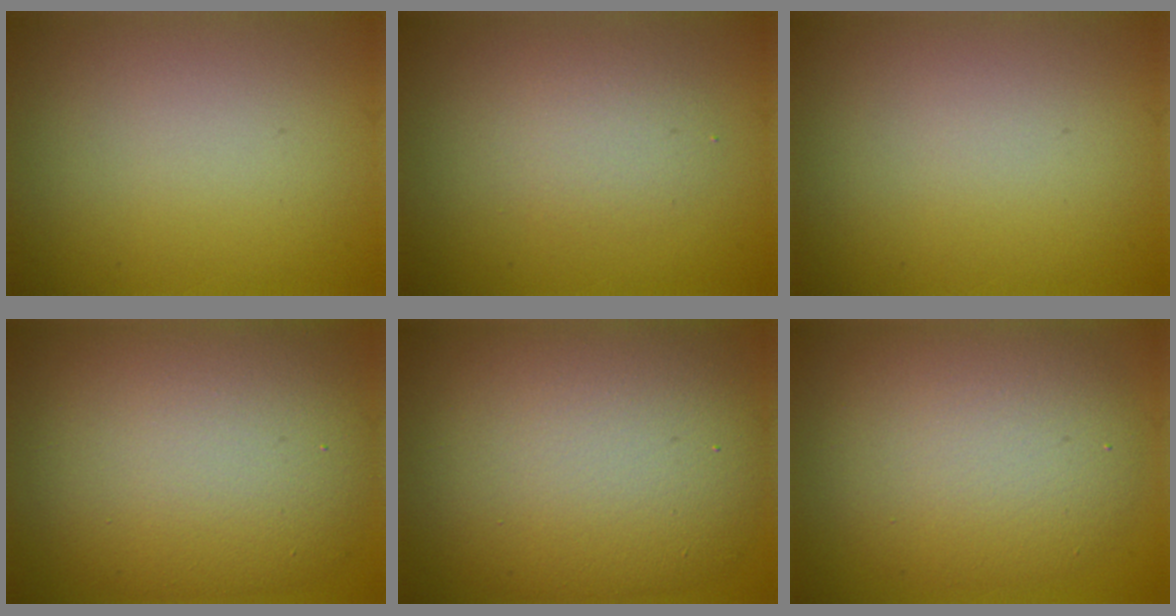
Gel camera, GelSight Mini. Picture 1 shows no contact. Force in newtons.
{"total": 2.2, "press": 2.2, "slide": 0.1}
{"total": 0.0}
{"total": 11.8, "press": 11.8, "slide": 0.5}
{"total": 12.1, "press": 12.0, "slide": 0.9}
{"total": 7.5, "press": 7.5, "slide": 0.2}